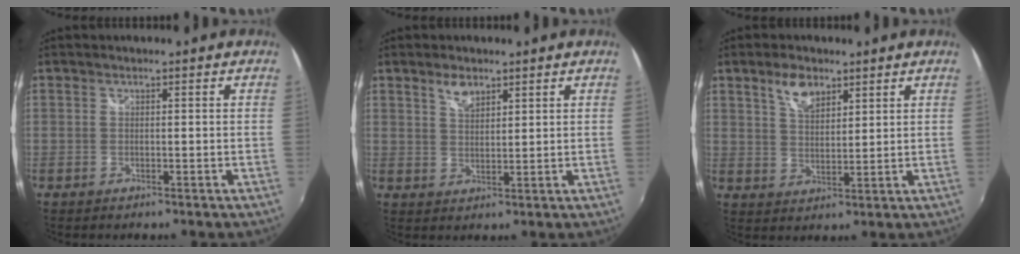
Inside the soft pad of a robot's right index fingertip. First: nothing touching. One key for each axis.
{"total": 3.7, "fx": 2.6, "fy": 1.7, "fz": 2.1, "tx": -0.032, "ty": 0.005, "tz": 0.046}
{"total": 5.9, "fx": 3.7, "fy": 2.9, "fz": 3.5, "tx": -0.060, "ty": 0.008, "tz": 0.069}